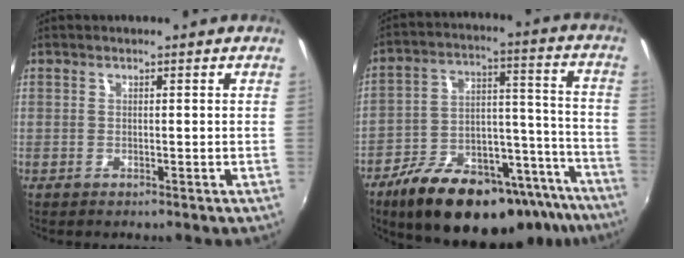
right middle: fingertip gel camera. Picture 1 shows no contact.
{"total": 27.2, "force": [-19.1, 11.5, 15.5], "torque": [-0.239, 0.022, -0.258]}